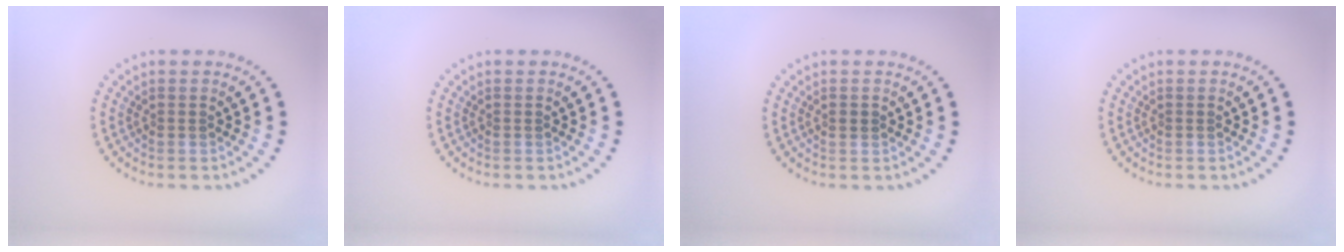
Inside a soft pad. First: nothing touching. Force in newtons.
{"total": 0.0}
{"total": 0.8, "press": 0.8, "slide": 0.1}
{"total": 0.0}